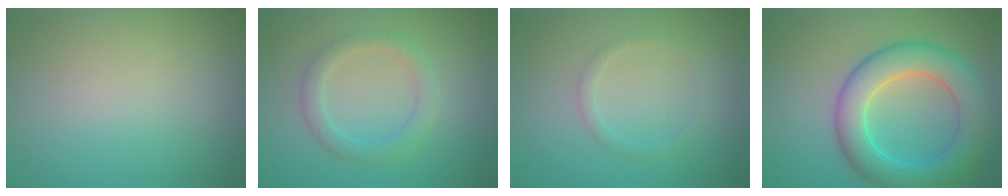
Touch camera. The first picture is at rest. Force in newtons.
{"total": 2.4, "press": 2.4, "slide": 0.1}
{"total": 1.1, "press": 1.1, "slide": 0.0}
{"total": 7.6, "press": 7.6, "slide": 0.1}